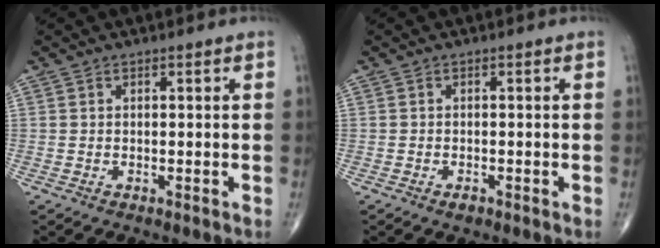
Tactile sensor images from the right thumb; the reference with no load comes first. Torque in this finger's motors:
{"motor_torque": [0.53, 0.03, -0.05, -0.32, -0.03]}